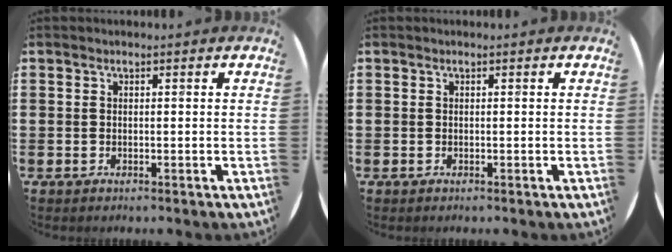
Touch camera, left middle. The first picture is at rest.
{"total": 0.0}